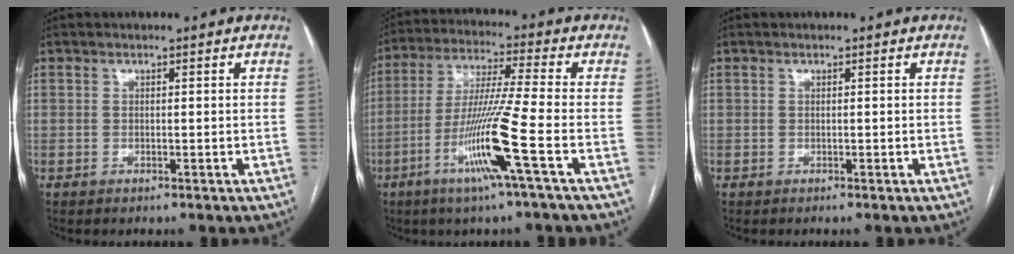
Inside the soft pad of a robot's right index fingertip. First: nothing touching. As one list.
[{"total": 12.8, "force": [-5.0, -2.0, 11.6], "torque": [-0.229, -0.018, -0.101]}, {"total": 0.0}]